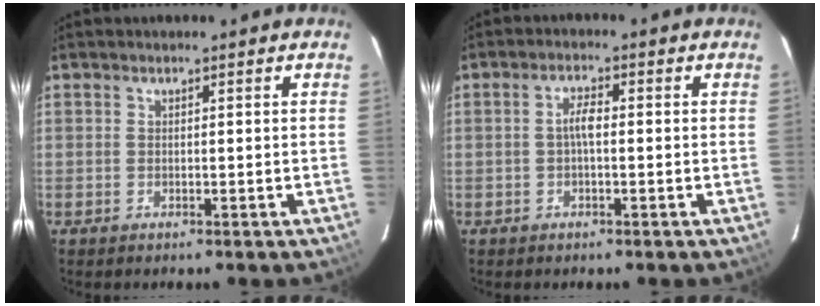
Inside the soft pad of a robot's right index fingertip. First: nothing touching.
{"total": 2.5, "force": [-0.3, 0.7, 2.4], "torque": [-0.048, 0.007, -0.005]}